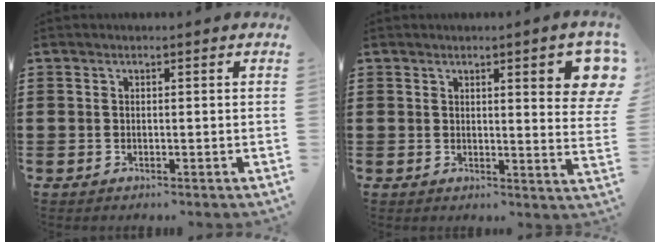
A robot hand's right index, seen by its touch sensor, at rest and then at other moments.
{"total": 6.3, "force": [3.1, 1.1, 5.3], "torque": [-0.074, -0.009, 0.047]}